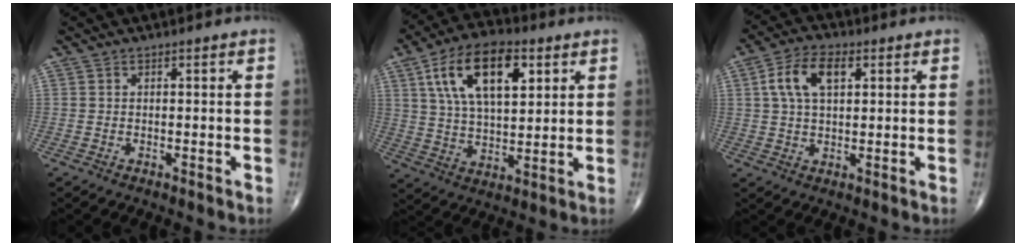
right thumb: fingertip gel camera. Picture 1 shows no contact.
{"total": 16.7, "force": [6.4, 8.3, 13.0], "torque": [-0.211, -0.008, 0.112]}
{"total": 8.7, "force": [2.6, 4.6, 6.9], "torque": [-0.128, 0.012, 0.045]}